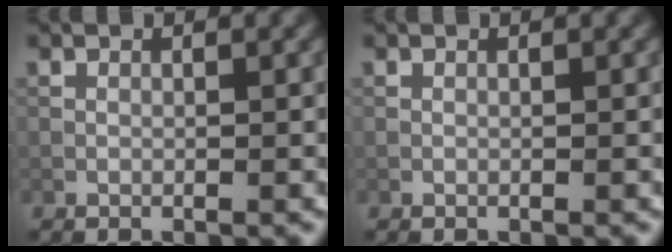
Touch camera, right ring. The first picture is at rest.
{"total": 0.0}